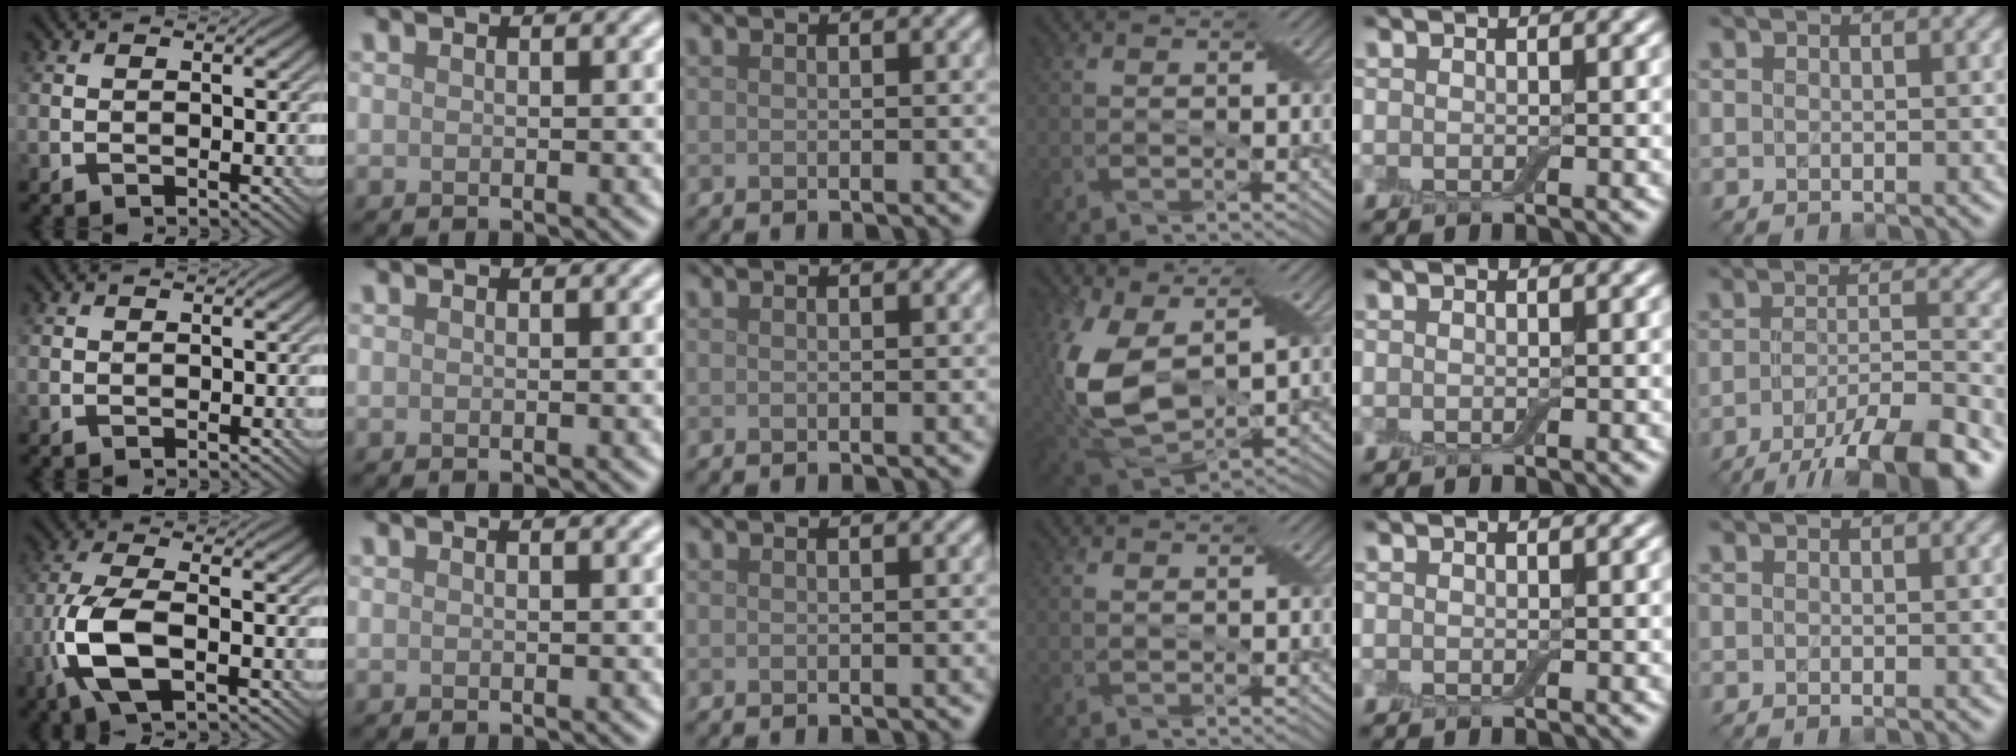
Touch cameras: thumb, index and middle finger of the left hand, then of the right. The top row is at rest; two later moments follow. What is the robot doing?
{"motion": "open", "object": "airpods case & airpods"}